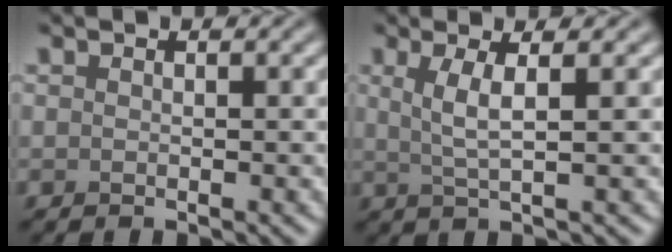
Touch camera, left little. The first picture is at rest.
{"total": 2.9, "force": [0.8, 0.6, 2.7], "torque": [-0.051, 0.000, 0.017]}